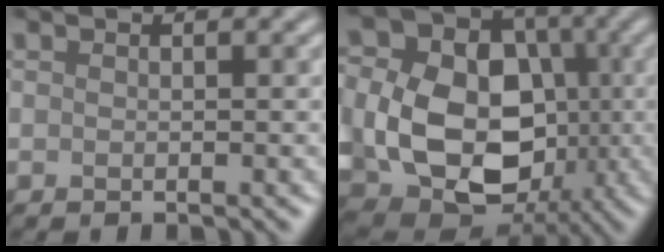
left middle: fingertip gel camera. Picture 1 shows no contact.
{"total": 13.9, "force": [-1.7, 10.9, 8.4], "torque": [-0.156, -0.019, -0.021]}